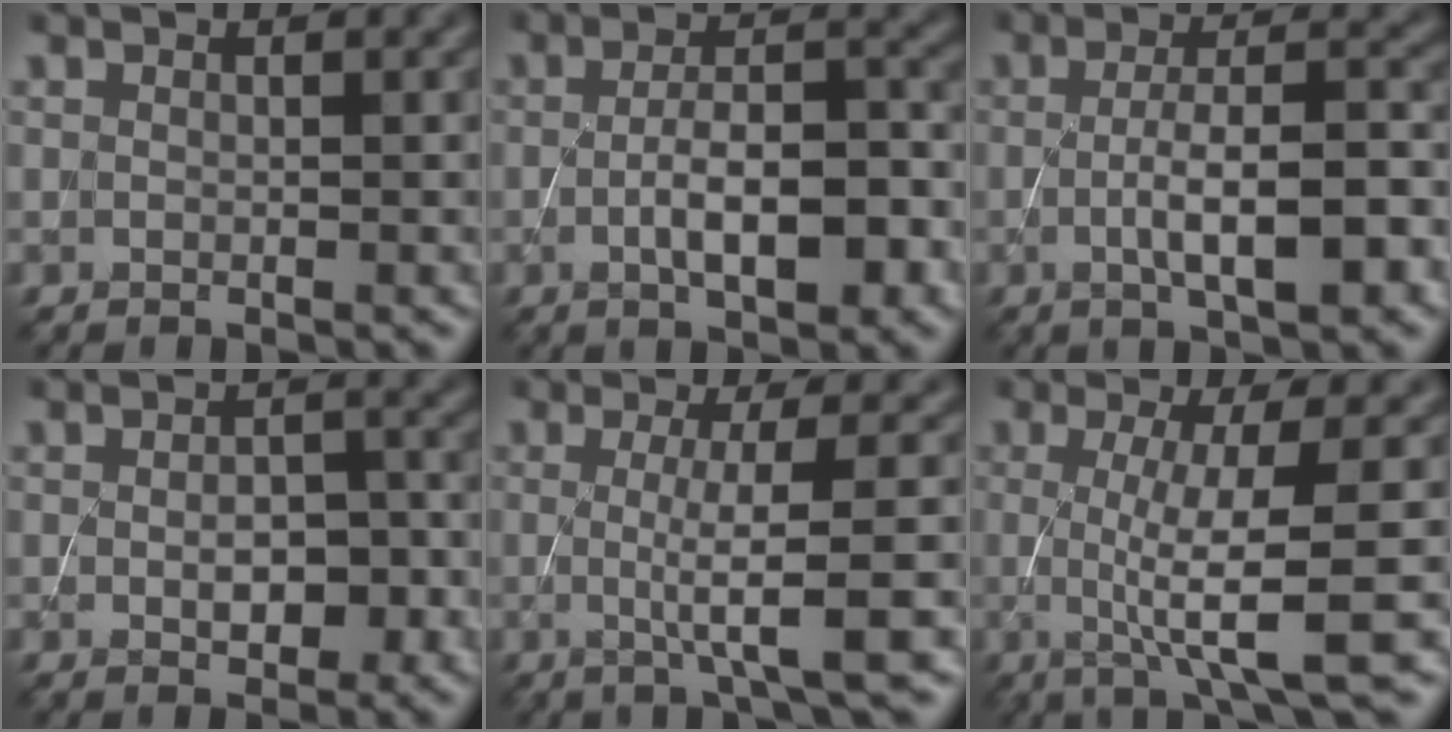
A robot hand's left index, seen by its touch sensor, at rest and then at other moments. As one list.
[{"total": 6.5, "force": [-1.6, 2.3, 5.9], "torque": [-0.100, 0.002, -0.023]}, {"total": 6.9, "force": [-1.4, 1.8, 6.5], "torque": [-0.108, 0.003, -0.021]}, {"total": 3.4, "force": [-0.7, 1.8, 2.8], "torque": [-0.048, -0.001, -0.007]}, {"total": 6.1, "force": [-0.4, 1.2, 6.0], "torque": [-0.091, -0.001, -0.006]}, {"total": 7.1, "force": [-0.6, 1.1, 7.0], "torque": [-0.113, -0.005, -0.006]}]